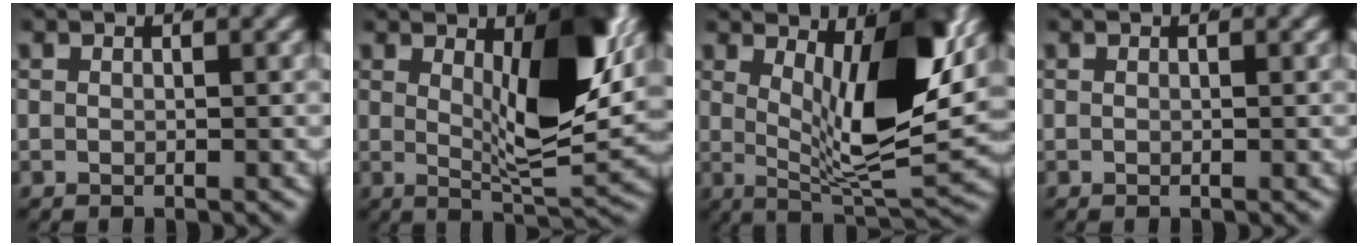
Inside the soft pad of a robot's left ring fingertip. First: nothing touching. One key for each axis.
{"total": 8.9, "fx": 2.6, "fy": 2.3, "fz": 8.2, "tx": -0.116, "ty": -0.017, "tz": 0.050}
{"total": 10.3, "fx": 2.7, "fy": 3.0, "fz": 9.5, "tx": -0.134, "ty": -0.019, "tz": 0.049}
{"total": 0.0}